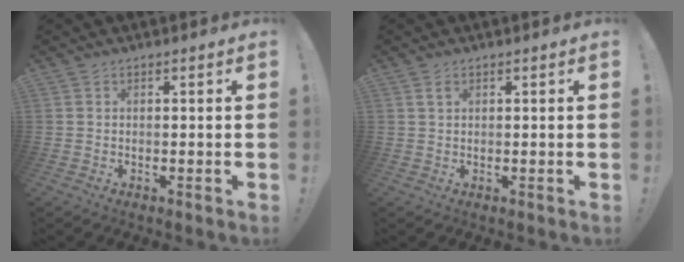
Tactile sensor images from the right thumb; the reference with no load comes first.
{"total": 1.6, "force": [0.7, 0.5, 1.3], "torque": [-0.024, 0.000, 0.012]}